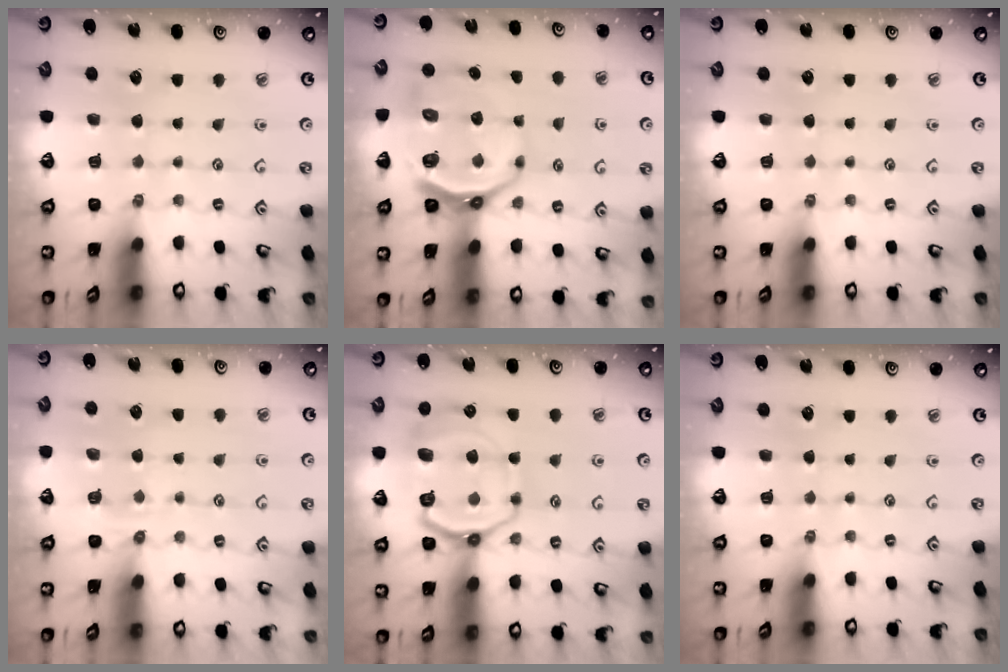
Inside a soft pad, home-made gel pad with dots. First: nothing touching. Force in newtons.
{"total": 11.4, "press": 10.8, "slide": 3.7}
{"total": 0.0}
{"total": 4.4, "press": 4.2, "slide": 1.6}
{"total": 14.2, "press": 14.1, "slide": 1.6}
{"total": 0.0}